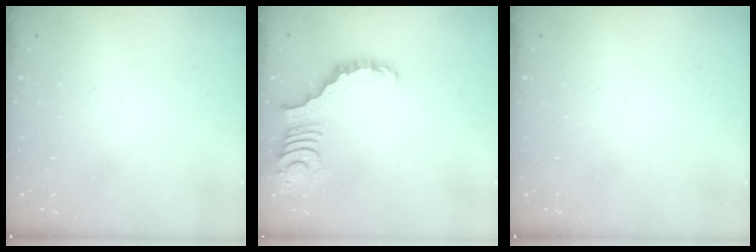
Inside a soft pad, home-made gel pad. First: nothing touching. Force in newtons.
{"total": 3.2, "press": 3.1, "slide": 0.7}
{"total": 0.0}